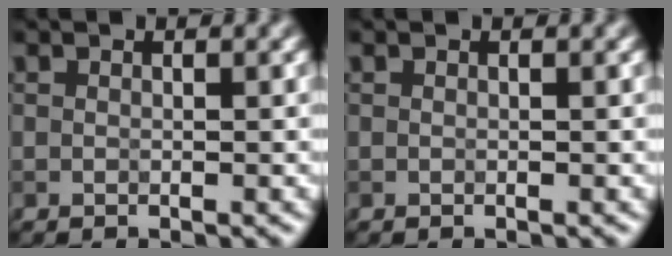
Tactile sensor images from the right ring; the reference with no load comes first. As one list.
[{"total": 0.0}]